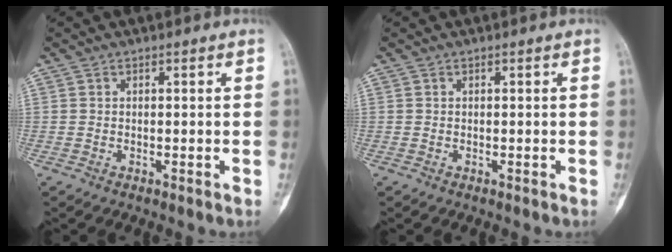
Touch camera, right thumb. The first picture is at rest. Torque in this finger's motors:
{"motor_torque": [0.01, 0.01, 0.04, -0.04, 0.02]}